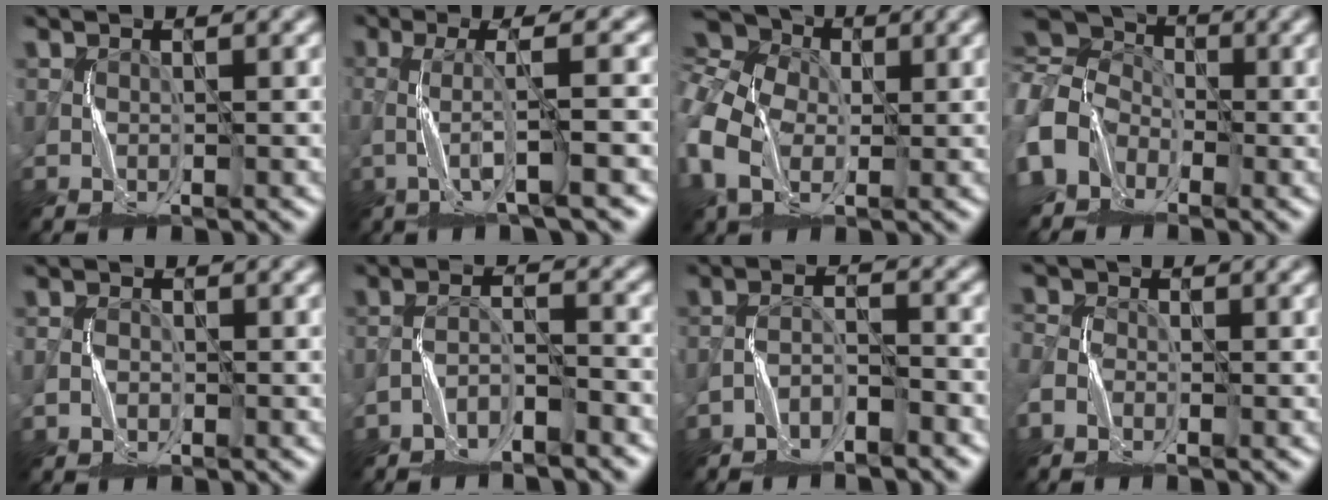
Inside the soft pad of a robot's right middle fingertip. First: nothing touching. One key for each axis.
{"total": 4.4, "fx": -1.2, "fy": 0.6, "fz": 4.2, "tx": -0.075, "ty": 0.010, "tz": -0.027}
{"total": 11.7, "fx": 1.4, "fy": 9.3, "fz": 6.9, "tx": -0.189, "ty": 0.013, "tz": 0.009}
{"total": 8.8, "fx": -1.6, "fy": 7.6, "fz": 4.2, "tx": -0.096, "ty": 0.027, "tz": -0.064}
{"total": 1.4, "fx": -0.8, "fy": 1.1, "fz": 0.4, "tx": -0.006, "ty": 0.003, "tz": -0.015}
{"total": 3.1, "fx": -2.8, "fy": 0.5, "fz": 1.2, "tx": -0.023, "ty": 0.013, "tz": -0.055}
{"total": 2.8, "fx": -2.6, "fy": 0.6, "fz": 0.9, "tx": -0.017, "ty": 0.013, "tz": -0.051}
{"total": 3.4, "fx": -1.7, "fy": 2.6, "fz": 1.4, "tx": -0.028, "ty": 0.001, "tz": -0.033}